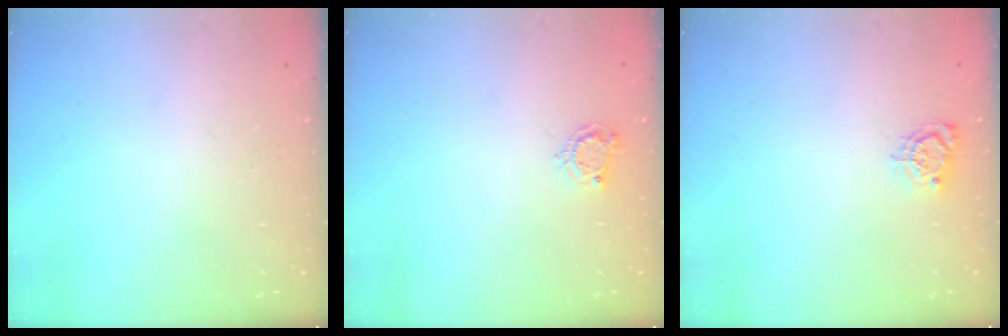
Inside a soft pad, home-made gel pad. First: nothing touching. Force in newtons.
{"total": 5.2, "press": 5.1, "slide": 0.6}
{"total": 5.6, "press": 5.5, "slide": 0.5}